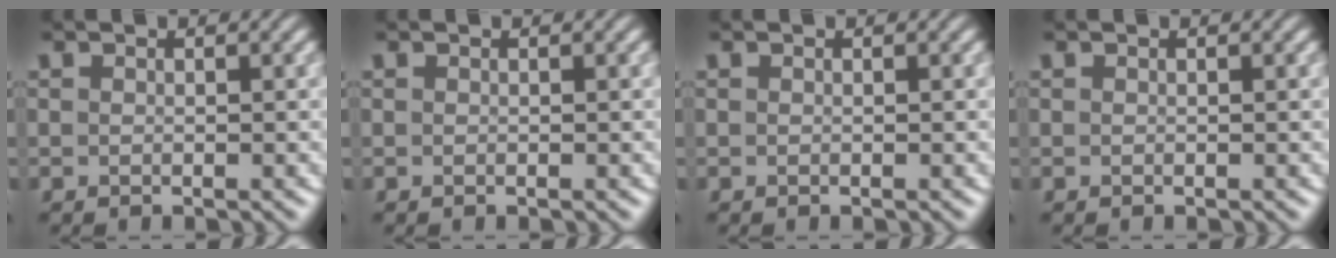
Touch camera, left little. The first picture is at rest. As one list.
[{"total": 0.0}, {"total": 0.0}, {"total": 0.0}]